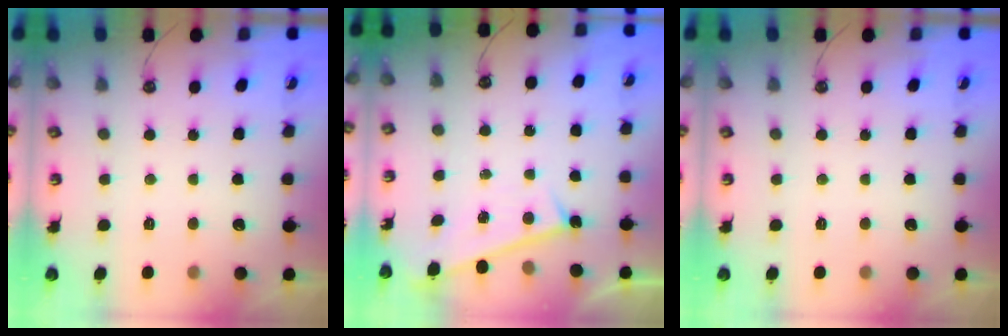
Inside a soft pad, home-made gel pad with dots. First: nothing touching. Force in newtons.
{"total": 1.4, "press": 1.1, "slide": 0.7}
{"total": 0.0}